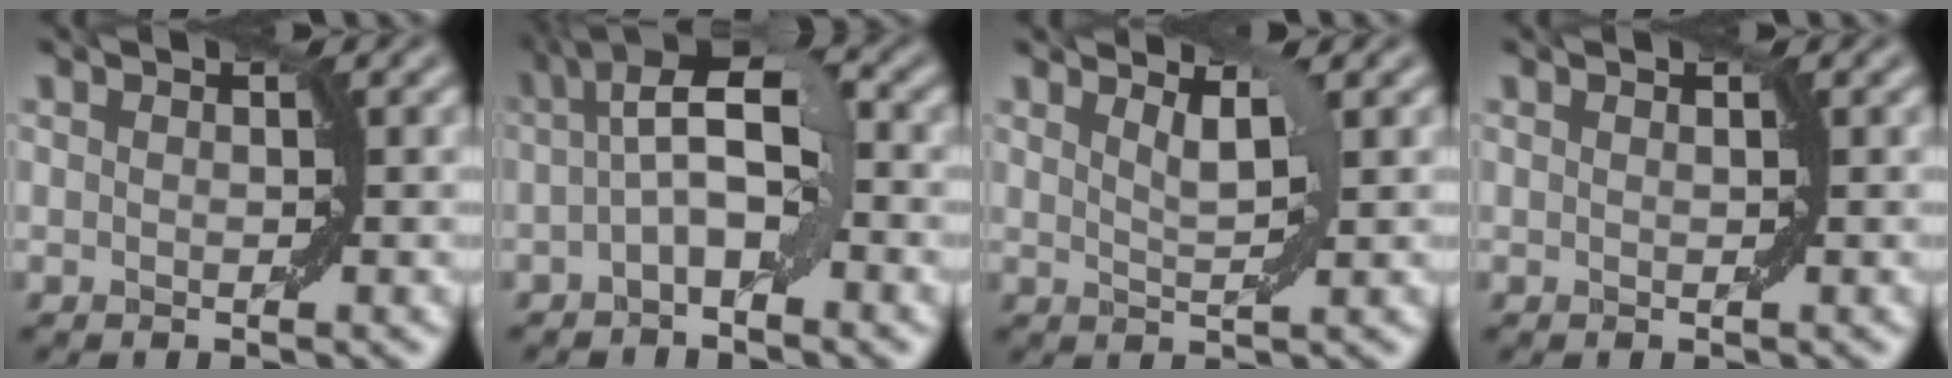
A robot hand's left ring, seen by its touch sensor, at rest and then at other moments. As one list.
[{"total": 5.2, "force": [-0.2, 2.0, 4.8], "torque": [-0.082, 0.021, -0.015]}, {"total": 1.9, "force": [1.2, 0.3, 1.4], "torque": [-0.016, -0.004, 0.023]}, {"total": 0.0}]